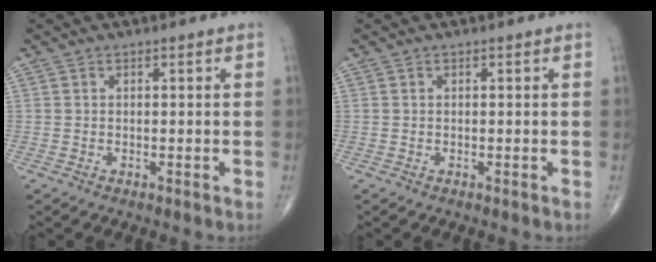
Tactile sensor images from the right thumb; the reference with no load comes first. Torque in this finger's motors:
{"motor_torque": [0.07, 0.07, -0.09, -0.05, 0.00]}